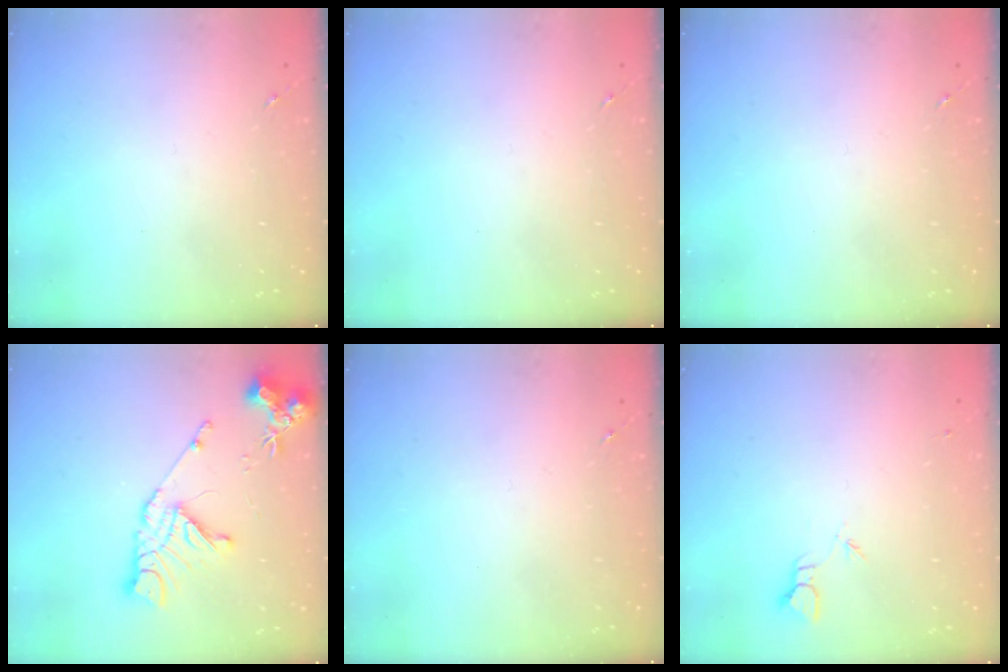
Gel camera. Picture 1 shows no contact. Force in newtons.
{"total": 0.0}
{"total": 0.0}
{"total": 15.4, "press": 15.3, "slide": 1.8}
{"total": 0.0}
{"total": 1.8, "press": 1.8, "slide": 0.0}